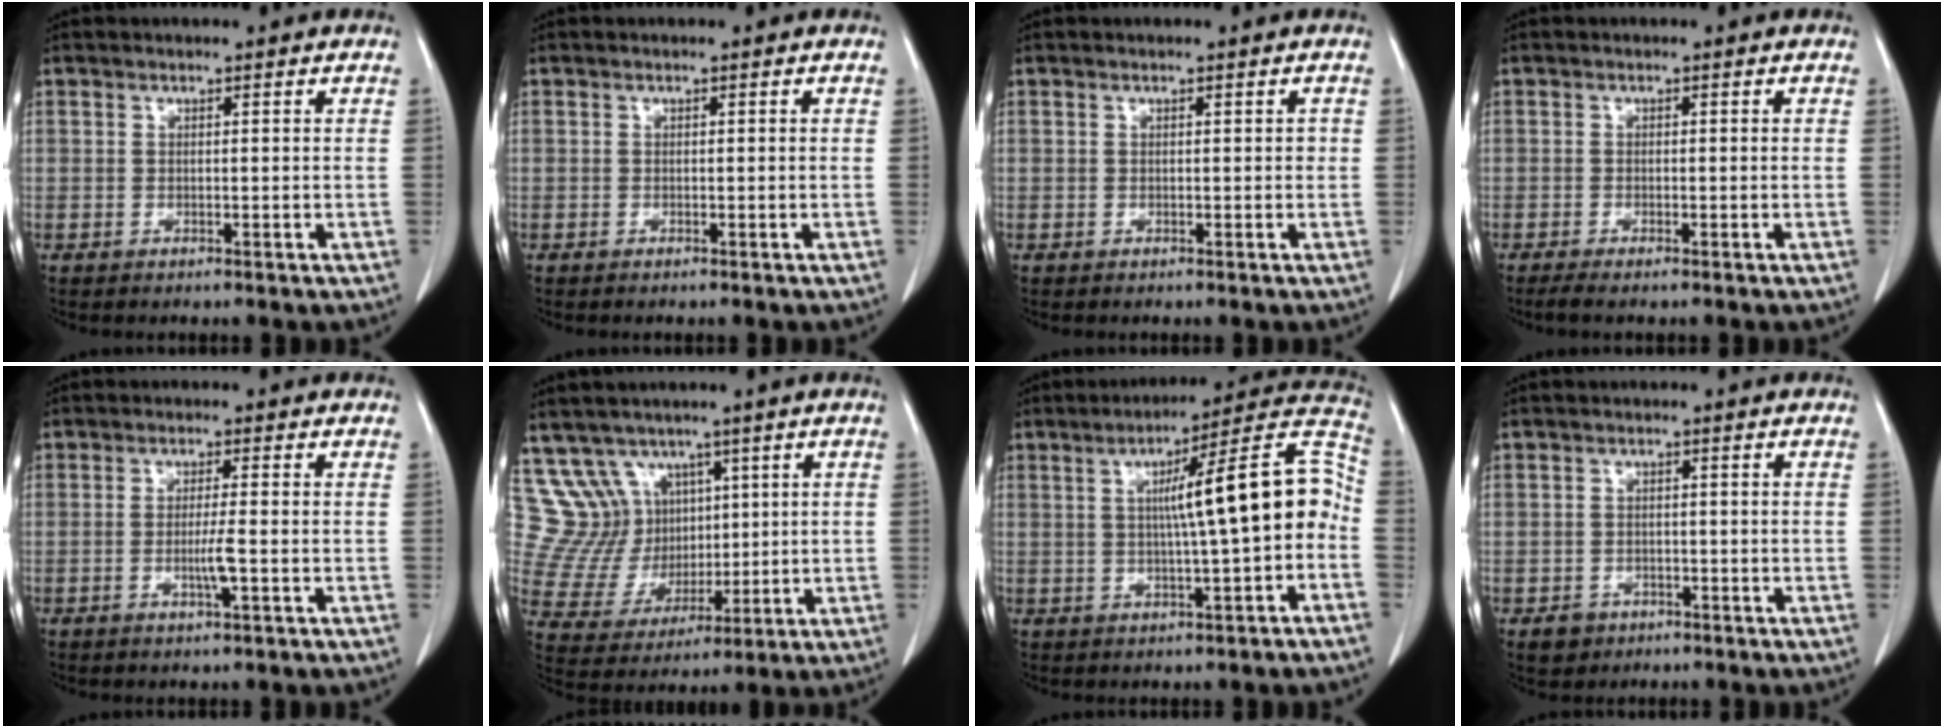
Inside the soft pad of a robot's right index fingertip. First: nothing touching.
{"total": 0.0}
{"total": 0.5, "force": [0.0, 0.3, 0.4], "torque": [-0.001, 0.002, 0.001]}
{"total": 2.0, "force": [-1.4, 0.1, 1.4], "torque": [-0.026, -0.004, -0.027]}
{"total": 3.1, "force": [-0.9, -0.3, 3.0], "torque": [-0.057, -0.005, -0.017]}
{"total": 10.6, "force": [6.2, 8.3, 1.8], "torque": [-0.051, 0.046, 0.140]}
{"total": 13.2, "force": [-0.3, 0.7, 13.2], "torque": [-0.179, 0.036, -0.008]}
{"total": 2.9, "force": [-1.6, 2.4, 0.4], "torque": [-0.005, 0.009, -0.019]}